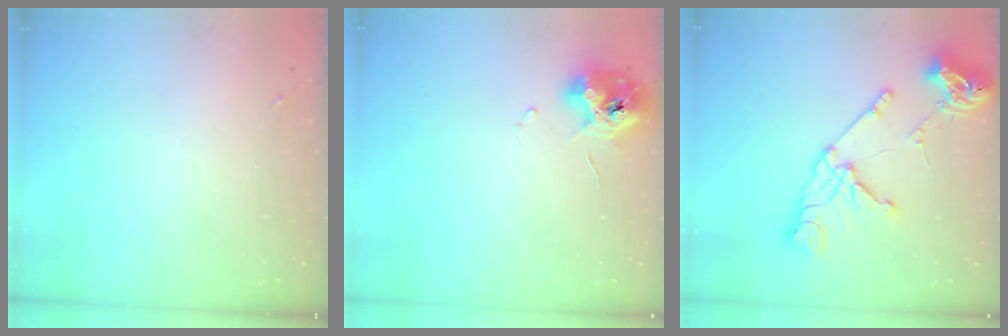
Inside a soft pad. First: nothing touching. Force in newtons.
{"total": 11.0, "press": 11.0, "slide": 1.1}
{"total": 18.8, "press": 18.7, "slide": 1.7}